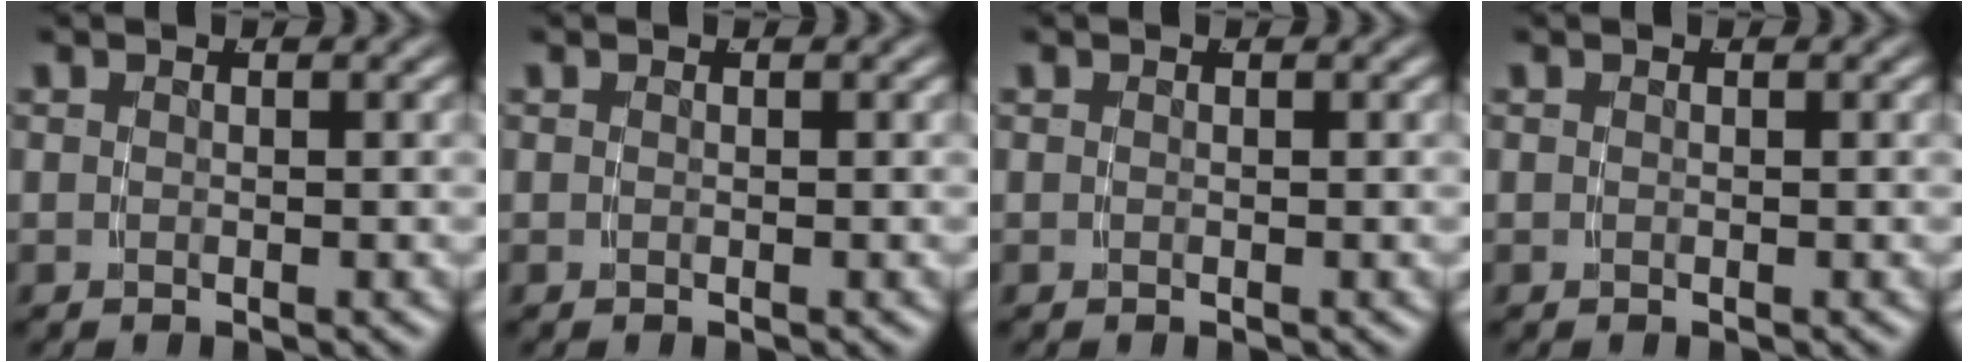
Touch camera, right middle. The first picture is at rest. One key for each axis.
{"total": 0.0}
{"total": 0.0}
{"total": 0.0}